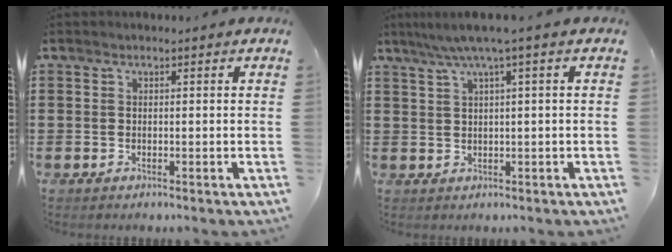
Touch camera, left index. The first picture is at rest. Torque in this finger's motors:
{"motor_torque": [0.36, -0.60, 0.37, 0.12]}